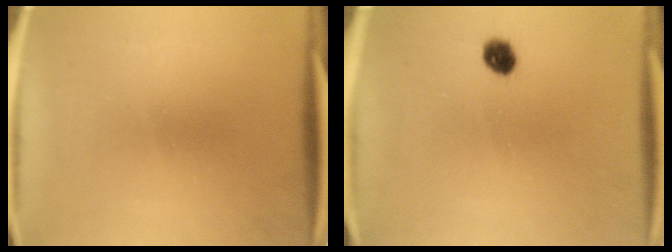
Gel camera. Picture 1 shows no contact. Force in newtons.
{"total": 3.3}